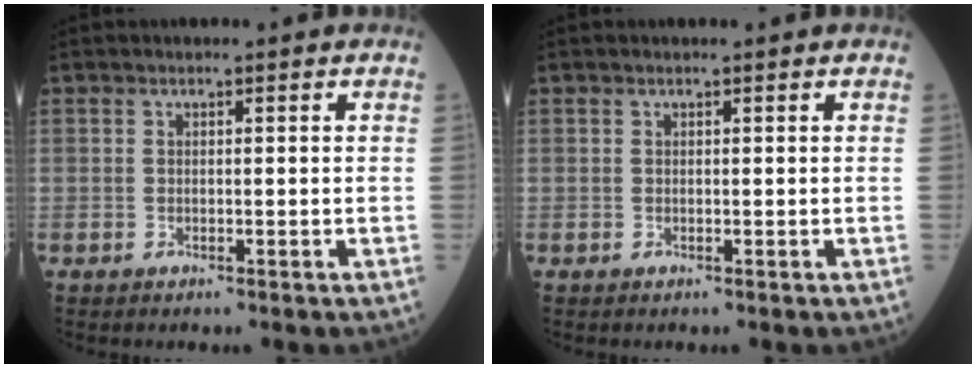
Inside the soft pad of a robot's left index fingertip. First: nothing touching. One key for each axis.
{"total": 0.0}